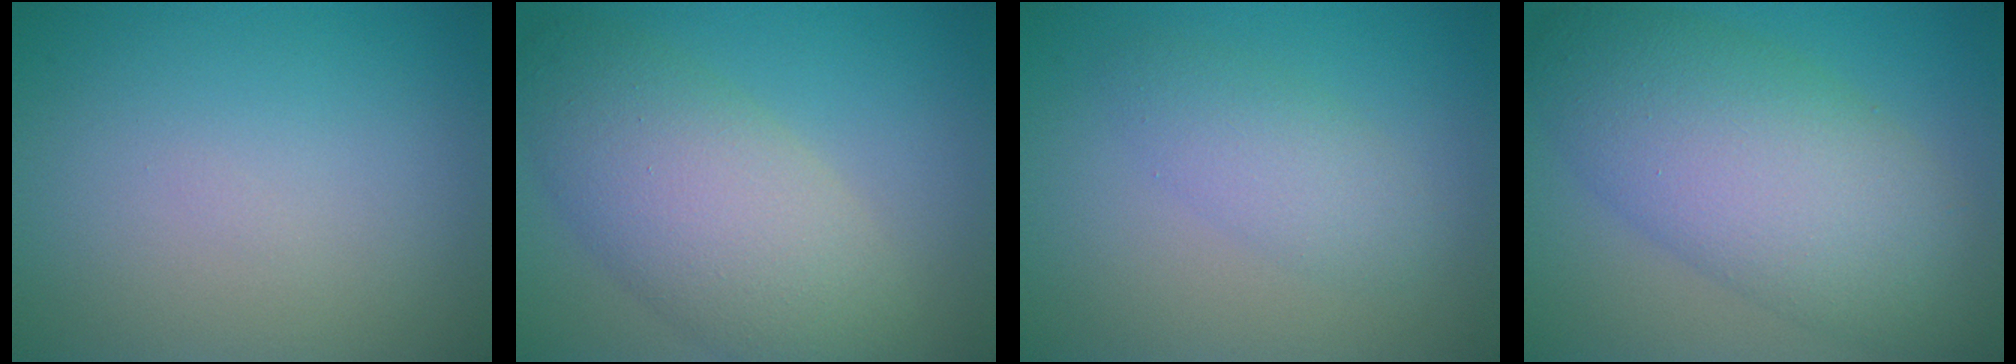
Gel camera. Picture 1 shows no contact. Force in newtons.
{"total": 7.6, "press": 7.6, "slide": 0.1}
{"total": 2.7, "press": 2.7, "slide": 0.1}
{"total": 9.8, "press": 9.8, "slide": 0.4}